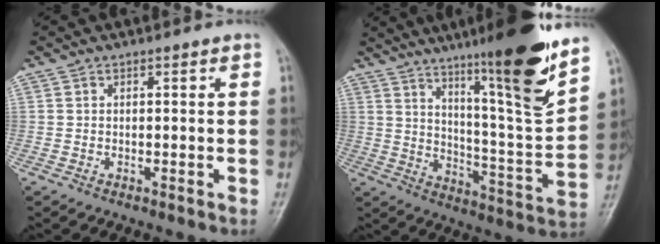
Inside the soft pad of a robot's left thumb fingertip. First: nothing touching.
{"total": 19.5, "force": [12.8, 1.2, 14.8], "torque": [-0.199, -0.073, 0.205]}